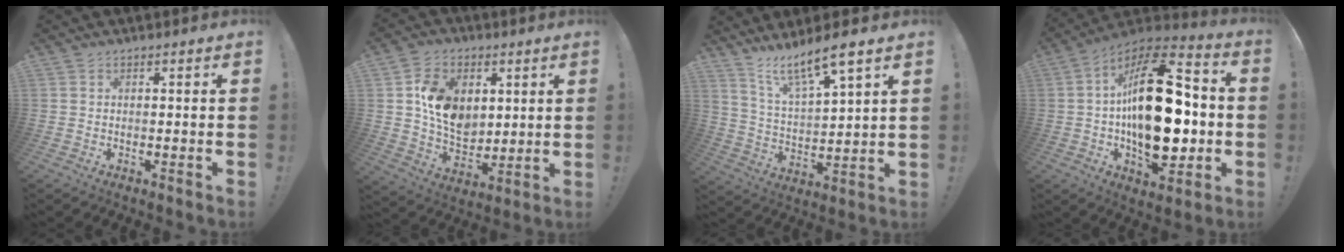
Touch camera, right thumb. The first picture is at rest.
{"total": 13.5, "force": [4.1, 10.6, 7.2], "torque": [-0.124, -0.013, 0.084]}
{"total": 10.9, "force": [9.0, 0.9, 6.0], "torque": [-0.108, -0.067, 0.153]}
{"total": 28.7, "force": [-0.6, 14.8, 24.6], "torque": [-0.412, 0.013, -0.004]}